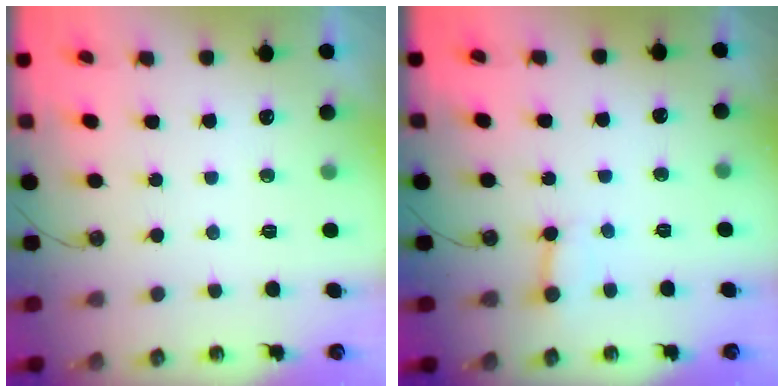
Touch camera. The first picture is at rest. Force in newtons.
{"total": 2.9, "press": 2.9, "slide": 0.4}